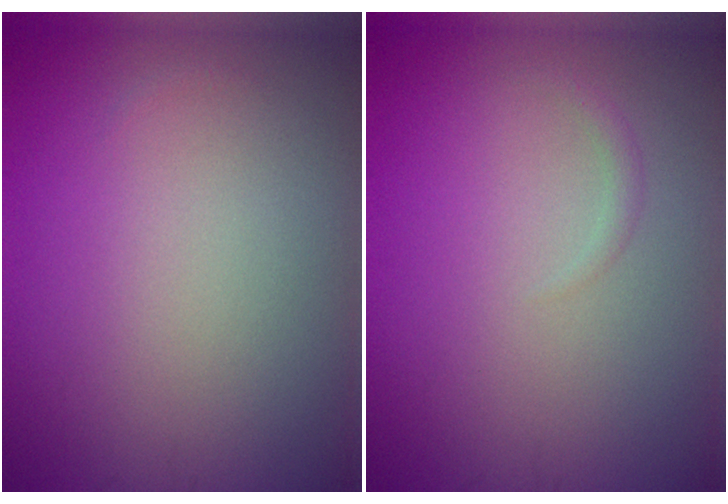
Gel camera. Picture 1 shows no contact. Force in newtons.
{"total": 0.7, "press": 0.7, "slide": 0.1}